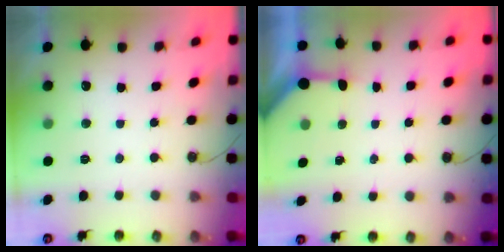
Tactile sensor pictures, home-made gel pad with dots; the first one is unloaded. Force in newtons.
{"total": 3.2, "press": 3.2, "slide": 0.4}